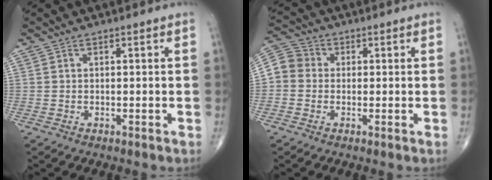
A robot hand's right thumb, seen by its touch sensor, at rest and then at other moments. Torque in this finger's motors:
{"motor_torque": [0.00, 0.03, 0.09, 0.00, 0.07]}